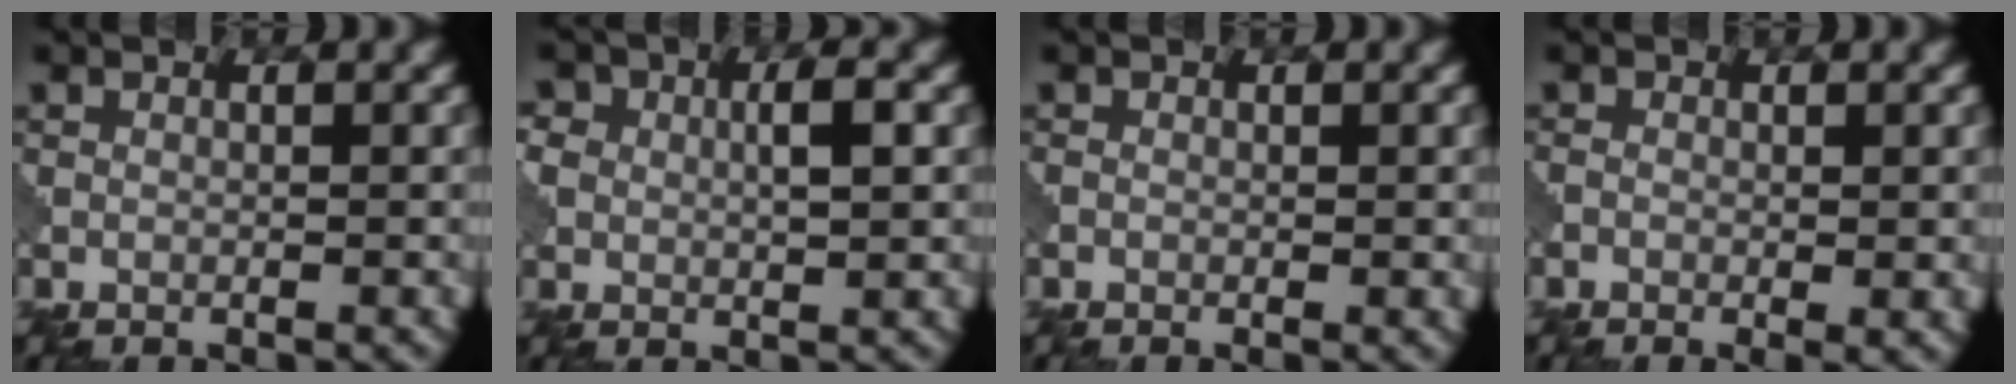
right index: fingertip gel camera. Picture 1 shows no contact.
{"total": 2.6, "force": [0.5, 1.9, 1.8], "torque": [-0.046, 0.002, 0.013]}
{"total": 0.8, "force": [-0.2, 0.3, 0.7], "torque": [-0.006, 0.002, -0.003]}
{"total": 2.0, "force": [-0.8, 0.7, 1.7], "torque": [-0.025, -0.005, -0.007]}